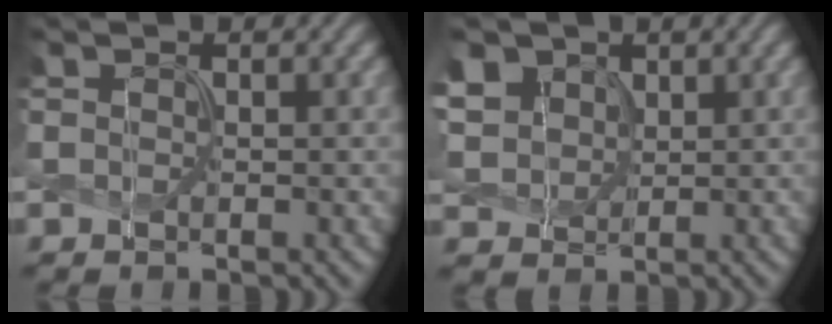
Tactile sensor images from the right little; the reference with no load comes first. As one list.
[{"total": 6.1, "force": [2.7, 4.7, 3.0], "torque": [-0.108, 0.014, 0.053]}]